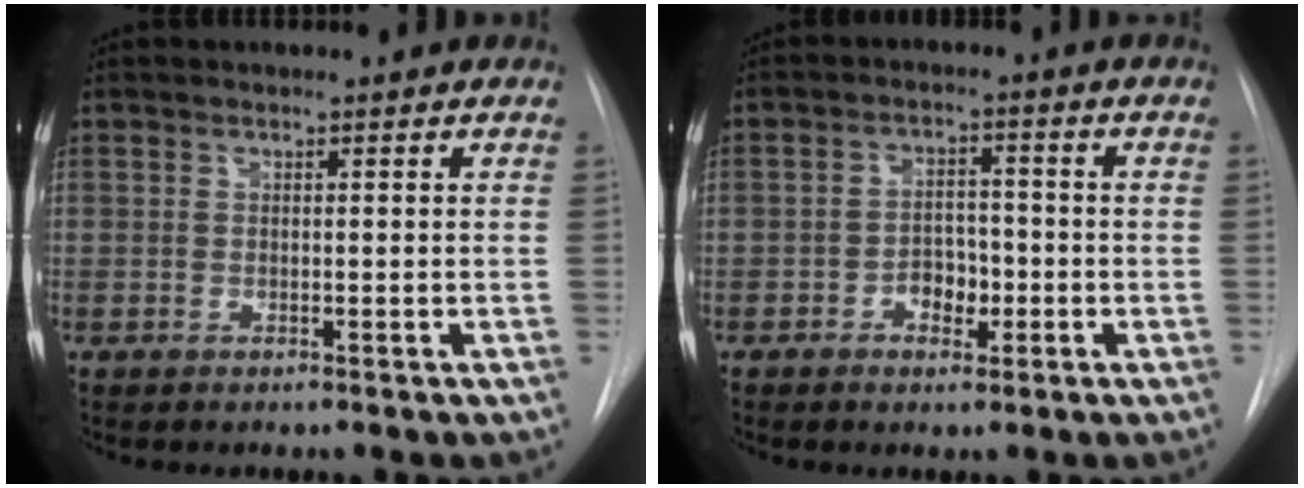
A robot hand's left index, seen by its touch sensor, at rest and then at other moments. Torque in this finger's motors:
{"motor_torque": [0.18, 0.05, 0.06, 0.01]}